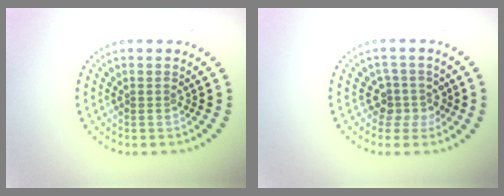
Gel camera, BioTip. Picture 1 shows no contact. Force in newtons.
{"total": 2.4, "press": 1.8, "slide": 1.6}